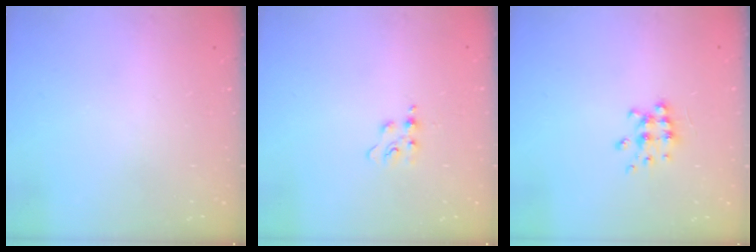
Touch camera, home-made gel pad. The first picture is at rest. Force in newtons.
{"total": 3.8, "press": 3.7, "slide": 0.5}
{"total": 6.8, "press": 6.7, "slide": 0.7}